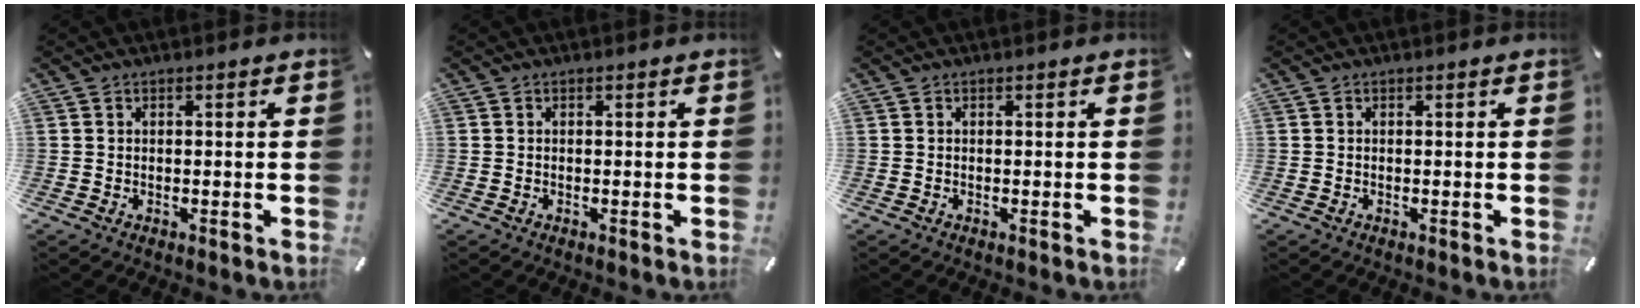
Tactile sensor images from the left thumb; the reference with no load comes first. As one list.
[{"total": 0.0}, {"total": 0.0}, {"total": 0.0}]